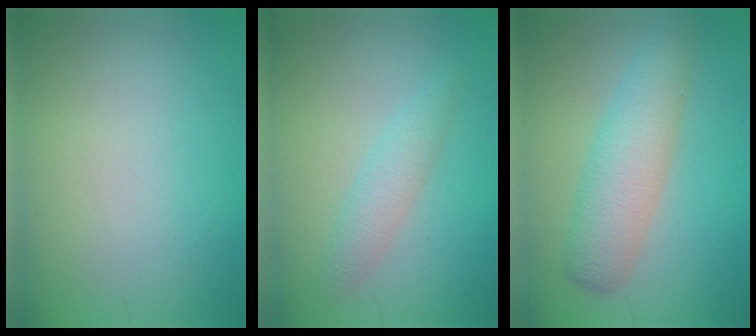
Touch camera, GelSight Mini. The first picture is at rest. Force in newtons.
{"total": 2.1, "press": 2.1, "slide": 0.2}
{"total": 4.8, "press": 4.8, "slide": 0.1}